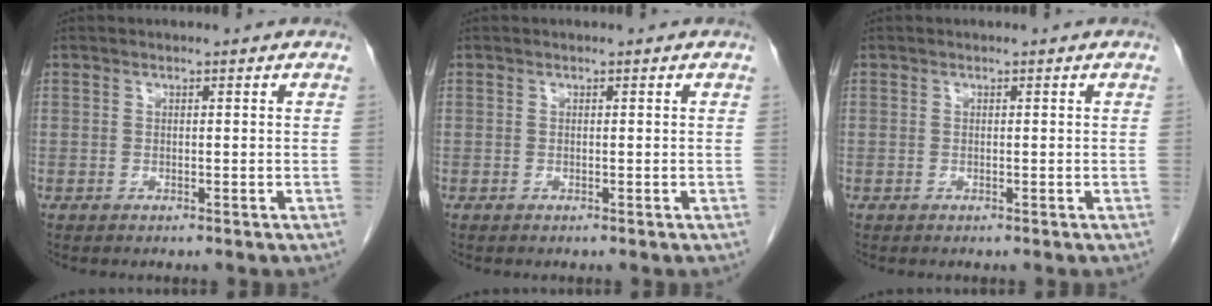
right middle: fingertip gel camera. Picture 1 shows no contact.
{"total": 0.0}
{"total": 0.0}